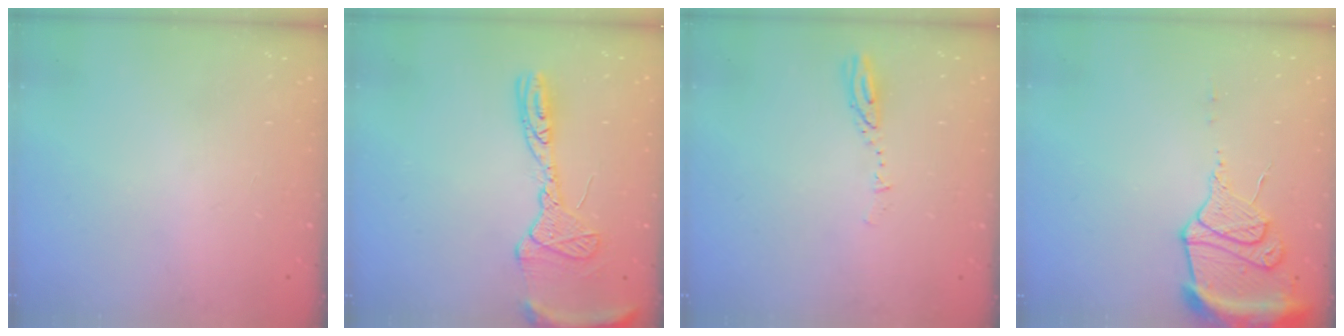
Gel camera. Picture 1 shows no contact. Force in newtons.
{"total": 14.7, "press": 14.6, "slide": 1.4}
{"total": 3.1, "press": 3.1, "slide": 0.4}
{"total": 14.1, "press": 14.1, "slide": 1.3}